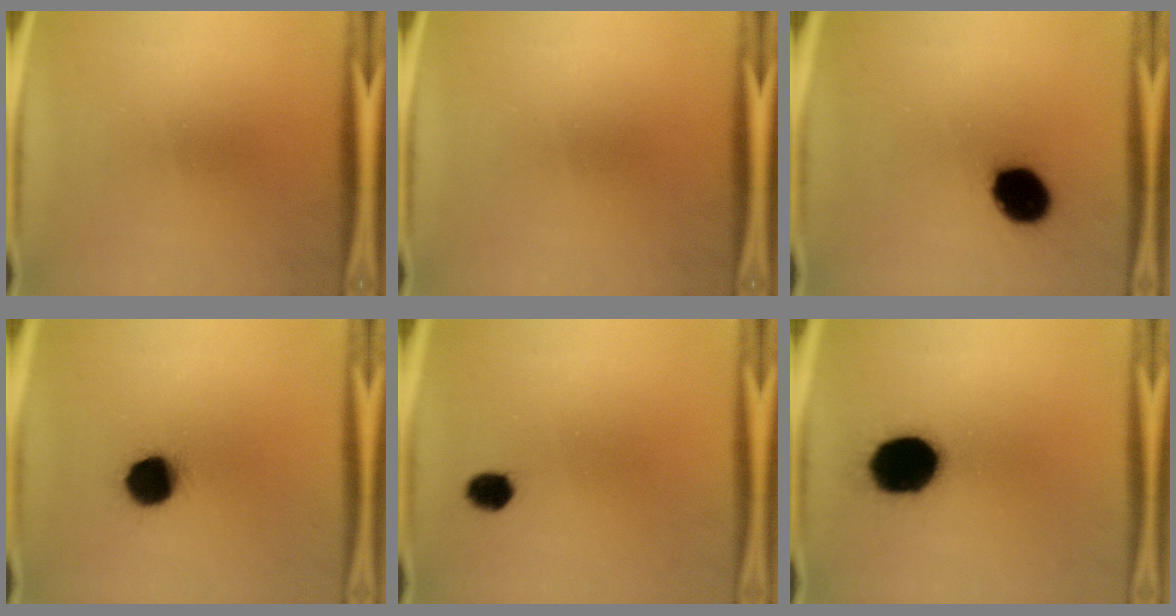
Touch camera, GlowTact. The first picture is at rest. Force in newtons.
{"total": 0.0}
{"total": 12.3}
{"total": 11.5}
{"total": 3.7}
{"total": 19.1}